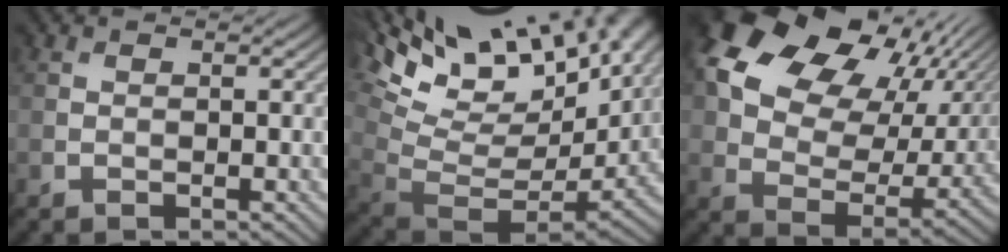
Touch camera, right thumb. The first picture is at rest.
{"total": 18.5, "force": [9.9, 8.0, 13.4], "torque": [-0.225, 0.036, 0.202]}
{"total": 18.4, "force": [8.9, 11.7, 11.1], "torque": [-0.216, 0.038, 0.155]}